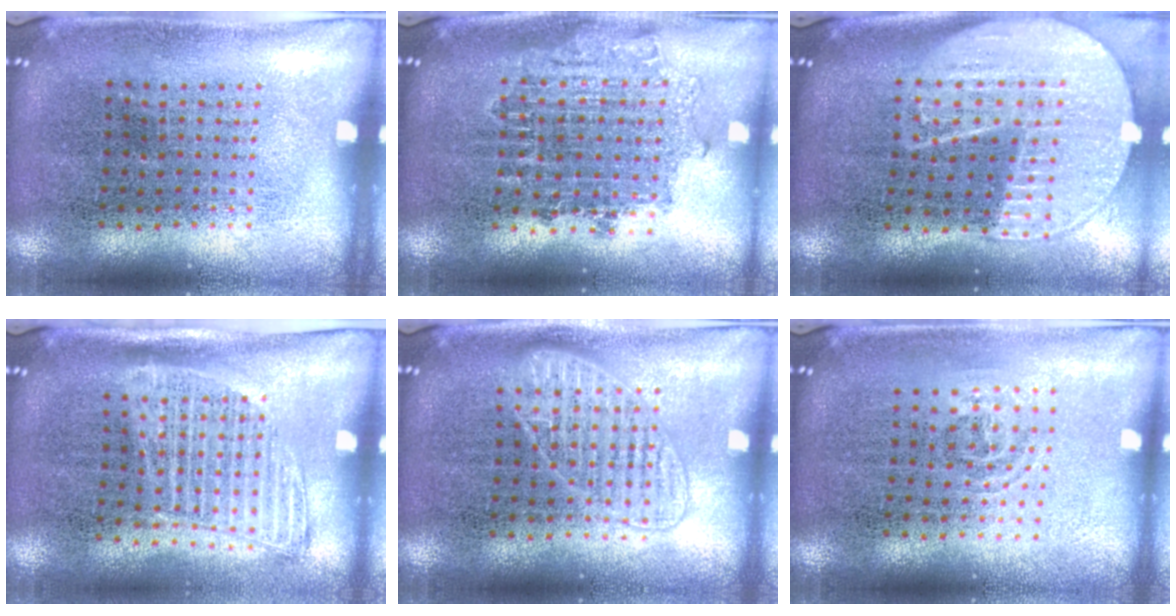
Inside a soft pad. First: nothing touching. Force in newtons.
{"total": 1.7, "press": 1.4, "slide": 1.0}
{"total": 2.2, "press": 1.9, "slide": 1.0}
{"total": 1.4, "press": 1.2, "slide": 0.6}
{"total": 2.4, "press": 2.3, "slide": 0.4}
{"total": 0.9, "press": 0.6, "slide": 0.6}